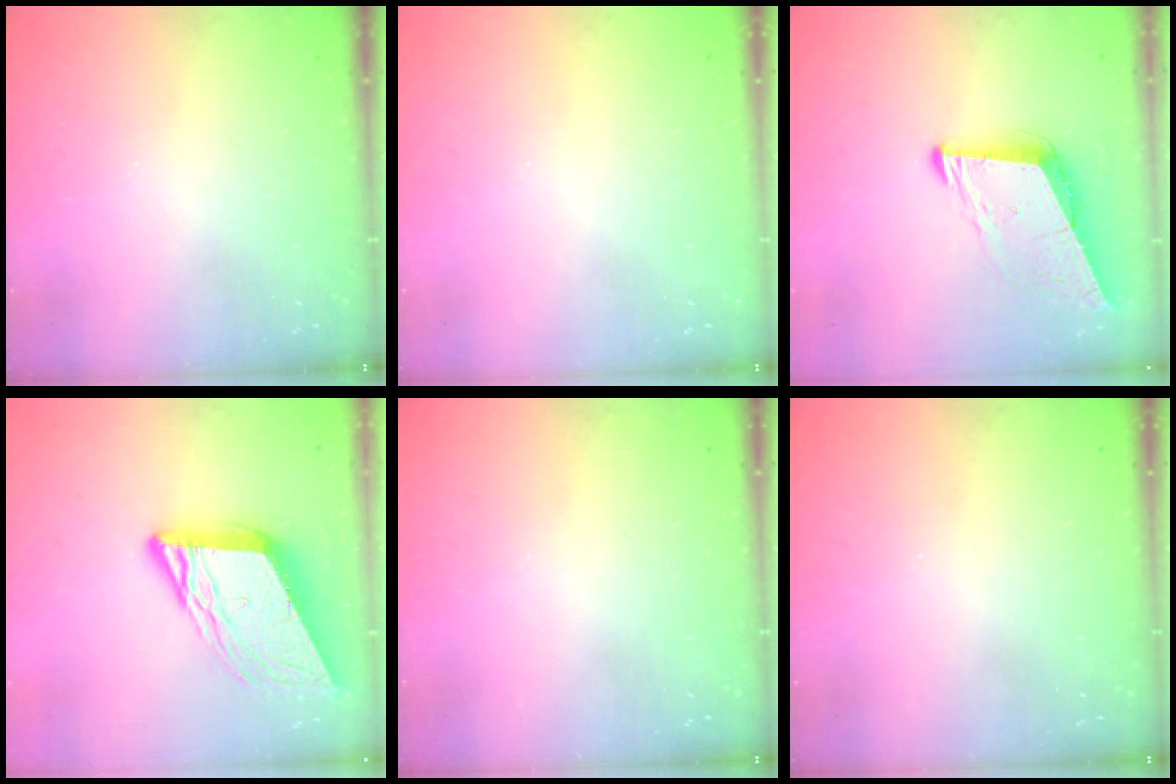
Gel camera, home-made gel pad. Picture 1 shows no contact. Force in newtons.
{"total": 0.0}
{"total": 8.9, "press": 8.2, "slide": 3.5}
{"total": 11.6, "press": 11.2, "slide": 2.9}
{"total": 0.0}
{"total": 0.0}